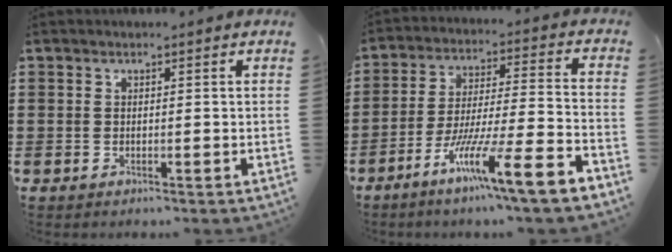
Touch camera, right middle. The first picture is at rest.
{"total": 11.8, "force": [-8.0, -0.2, 8.6], "torque": [-0.151, -0.002, -0.154]}